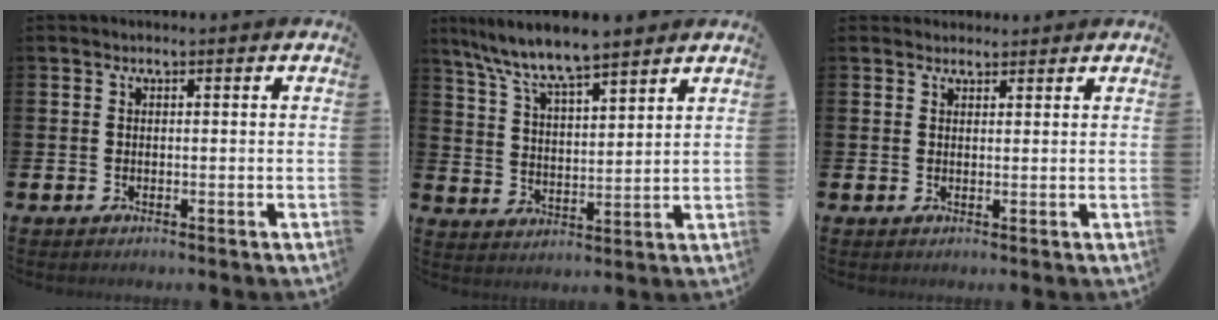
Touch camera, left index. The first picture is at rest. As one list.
[{"total": 8.0, "force": [7.5, 0.7, 2.8], "torque": [-0.085, -0.038, 0.134]}, {"total": 2.0, "force": [1.8, 0.7, -0.1], "torque": [0.010, -0.004, 0.033]}]